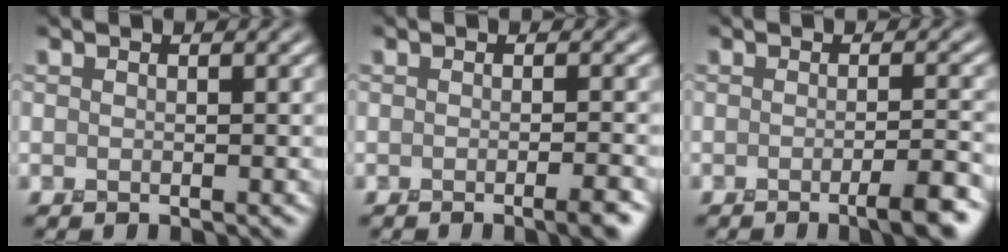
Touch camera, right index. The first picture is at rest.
{"total": 2.5, "force": [-1.2, 0.6, 2.1], "torque": [-0.021, -0.002, -0.022]}
{"total": 3.8, "force": [-1.7, 0.7, 3.2], "torque": [-0.043, -0.003, -0.033]}